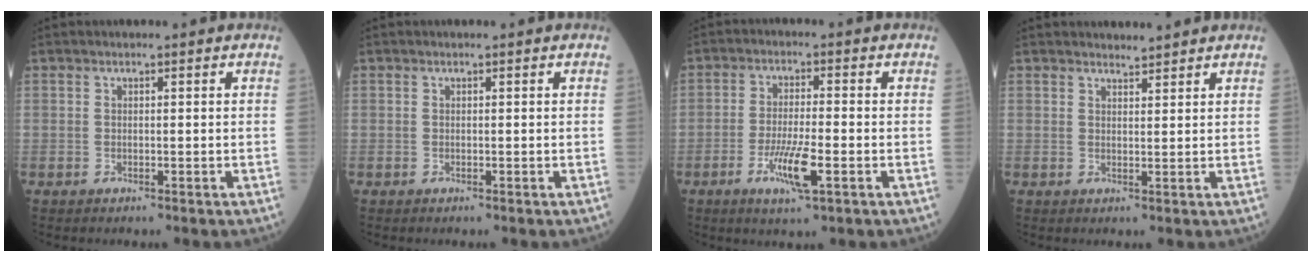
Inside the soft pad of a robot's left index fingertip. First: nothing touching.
{"total": 0.0}
{"total": 6.5, "force": [-2.7, 0.7, 5.9], "torque": [-0.118, -0.010, -0.048]}
{"total": 1.9, "force": [1.9, 0.1, -0.1], "torque": [-0.007, 0.005, 0.032]}